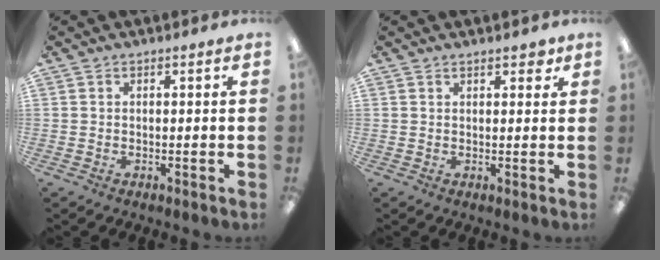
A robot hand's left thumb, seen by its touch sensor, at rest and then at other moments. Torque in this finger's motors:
{"motor_torque": [-0.07, 0.04, -0.39, 0.09, -0.04]}